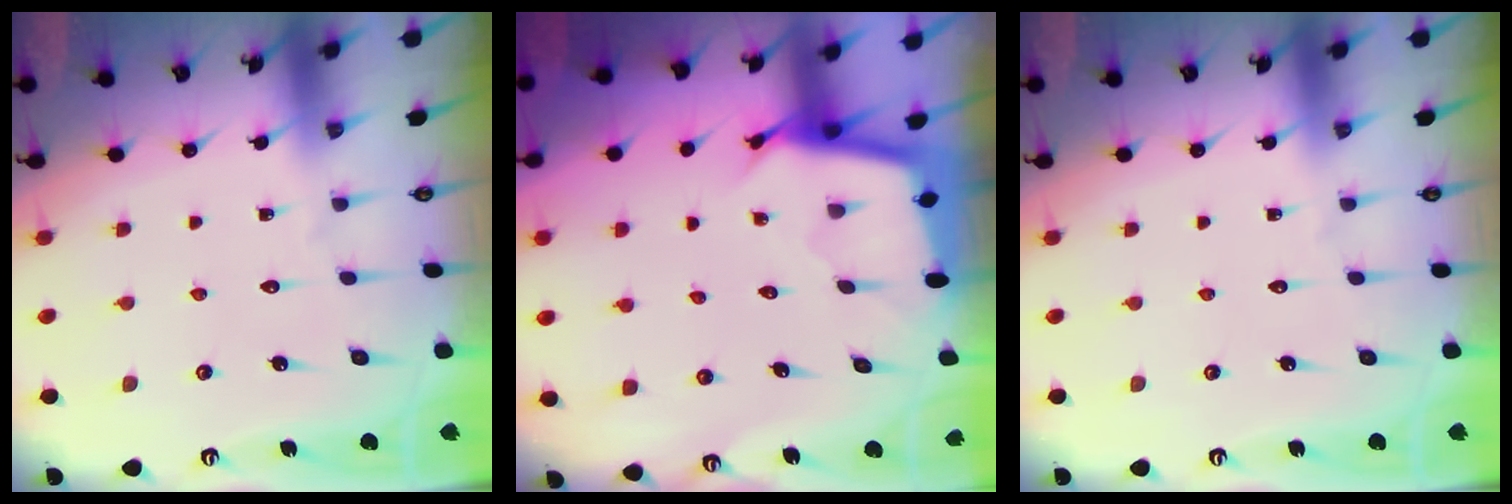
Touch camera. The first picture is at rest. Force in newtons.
{"total": 2.6, "press": 2.6, "slide": 0.2}
{"total": 0.0}